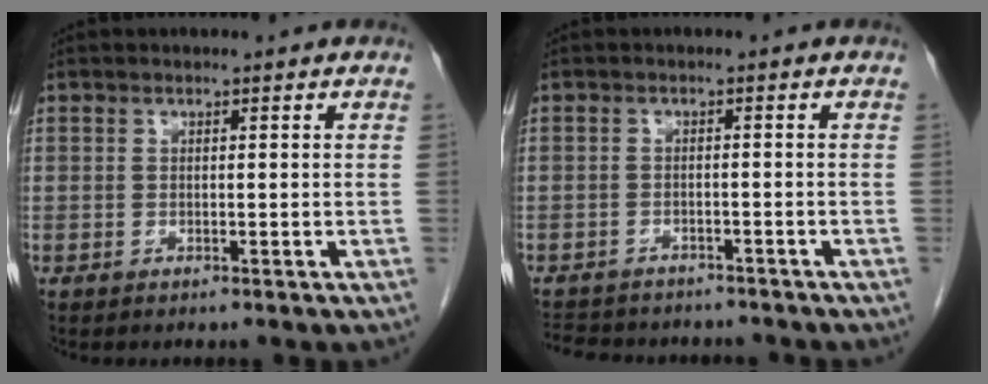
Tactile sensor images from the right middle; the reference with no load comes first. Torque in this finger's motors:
{"motor_torque": [0.47, -0.47, 0.01, 0.02]}